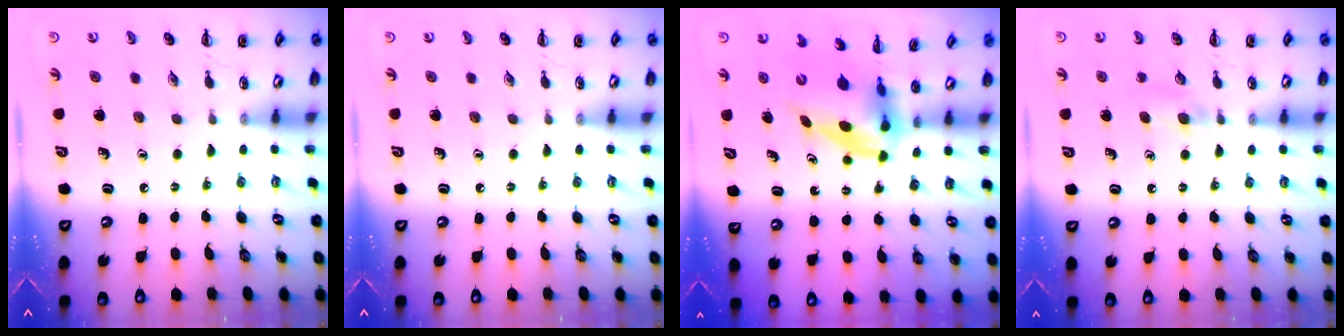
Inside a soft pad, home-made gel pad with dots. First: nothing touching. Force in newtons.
{"total": 0.0}
{"total": 3.9, "press": 3.9, "slide": 0.8}
{"total": 5.1, "press": 4.8, "slide": 1.8}